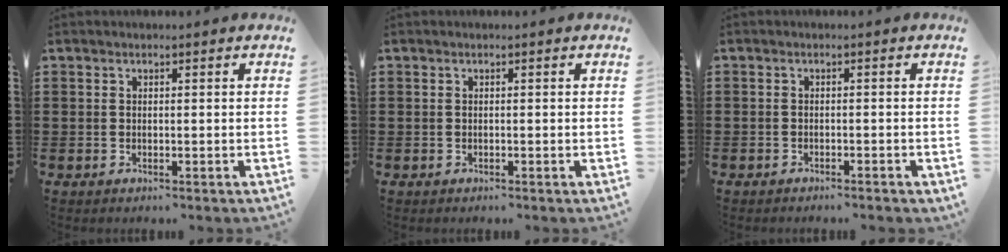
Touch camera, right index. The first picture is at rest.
{"total": 0.0}
{"total": 0.9, "force": [-0.9, 0.0, 0.2], "torque": [-0.005, 0.000, -0.019]}